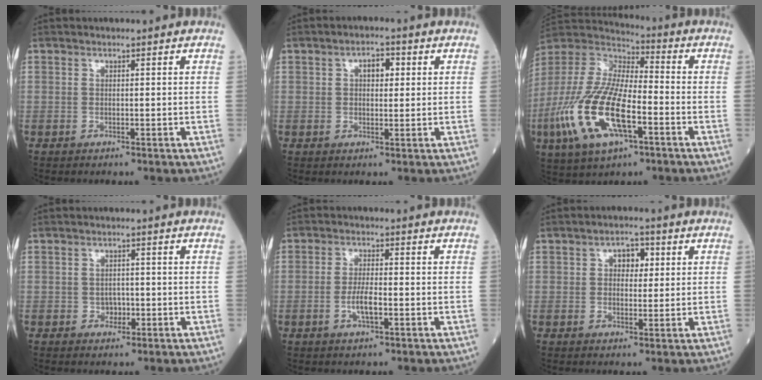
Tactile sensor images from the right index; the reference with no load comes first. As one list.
[{"total": 3.4, "force": [1.0, 1.7, 2.7], "torque": [-0.045, 0.010, 0.014]}, {"total": 18.6, "force": [-6.4, 6.4, 16.3], "torque": [-0.363, -0.012, -0.116]}, {"total": 1.9, "force": [-0.6, 1.5, 1.0], "torque": [-0.010, 0.006, -0.005]}, {"total": 3.8, "force": [-1.1, 0.8, 3.5], "torque": [-0.069, 0.001, -0.020]}, {"total": 3.5, "force": [1.0, 1.9, 2.8], "torque": [-0.044, 0.010, 0.015]}]